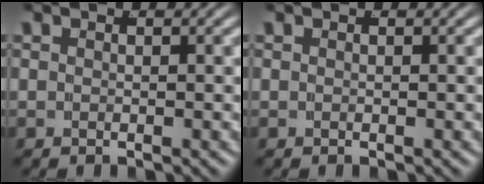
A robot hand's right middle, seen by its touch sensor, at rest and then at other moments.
{"total": 0.0}